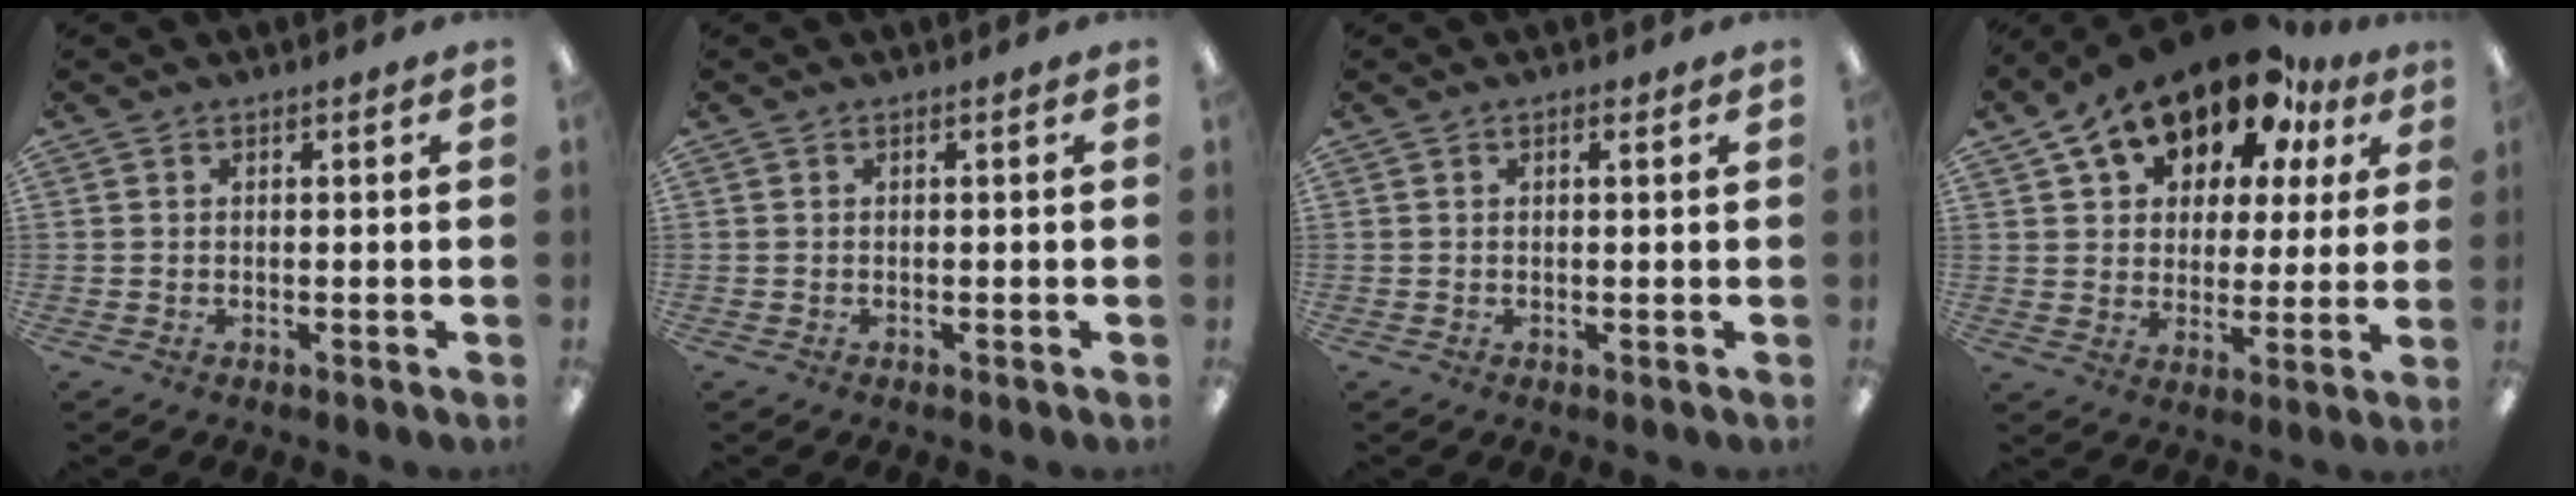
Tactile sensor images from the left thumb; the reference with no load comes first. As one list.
[{"total": 0.0}, {"total": 0.9, "force": [0.5, 0.4, 0.6], "torque": [-0.005, -0.001, 0.007]}, {"total": 17.2, "force": [12.3, 8.7, 8.2], "torque": [-0.156, -0.069, 0.220]}]